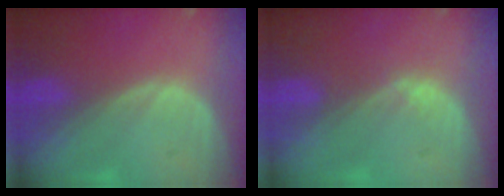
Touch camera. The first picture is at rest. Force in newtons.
{"total": 1.0, "press": 0.8, "slide": 0.6}